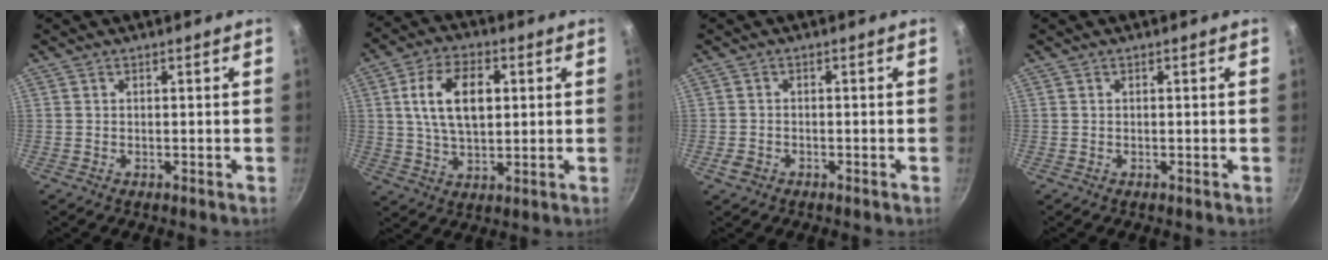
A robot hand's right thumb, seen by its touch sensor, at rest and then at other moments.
{"total": 12.4, "force": [2.4, 7.3, 9.8], "torque": [-0.157, 0.004, 0.040]}
{"total": 2.2, "force": [-1.2, 1.6, 1.0], "torque": [-0.021, 0.012, -0.021]}
{"total": 0.0}